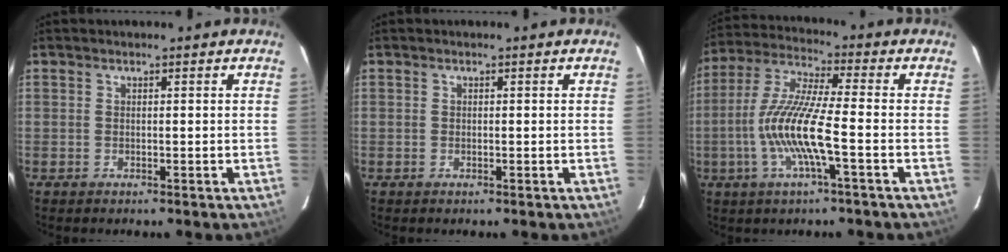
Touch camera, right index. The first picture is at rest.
{"total": 0.0}
{"total": 12.7, "force": [-3.6, 1.1, 12.1], "torque": [-0.249, -0.001, -0.071]}